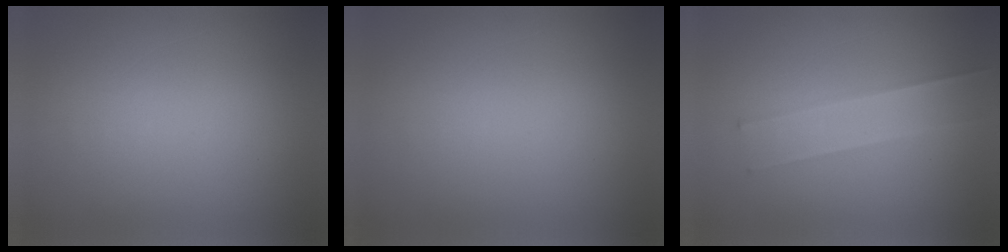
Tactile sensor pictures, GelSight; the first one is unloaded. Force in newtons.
{"total": 0.0}
{"total": 2.4}